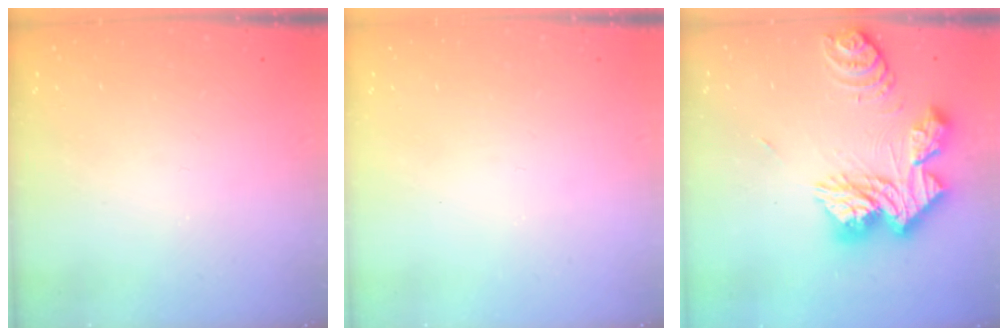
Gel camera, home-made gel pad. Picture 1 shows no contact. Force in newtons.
{"total": 0.5, "press": 0.5, "slide": 0.1}
{"total": 19.9, "press": 19.8, "slide": 1.7}